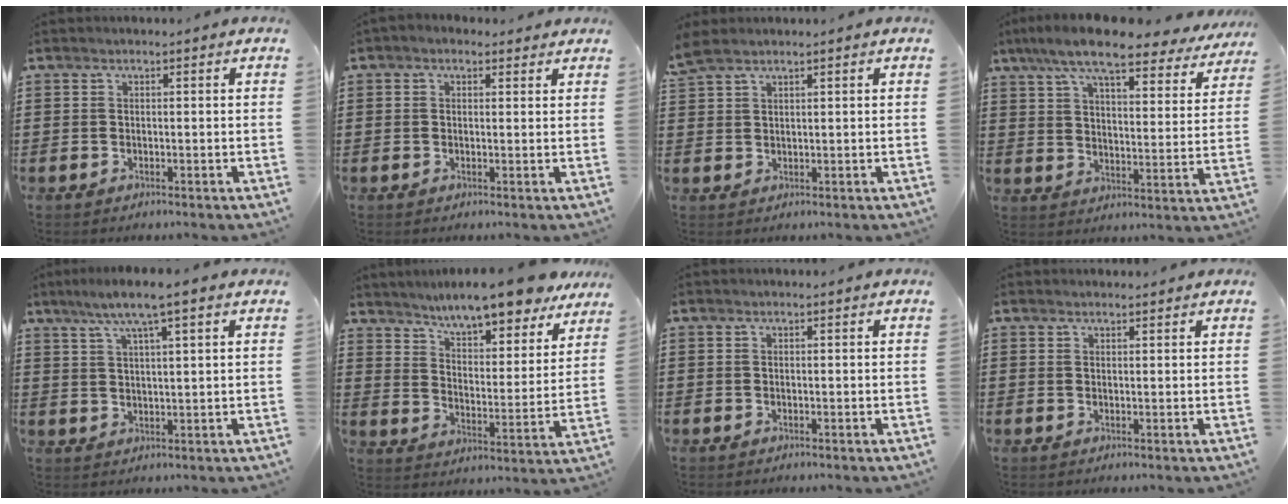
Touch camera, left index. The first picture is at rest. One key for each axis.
{"total": 1.3, "fx": 0.9, "fy": 0.8, "fz": 0.6, "tx": -0.014, "ty": 0.007, "tz": 0.015}
{"total": 2.6, "fx": 2.0, "fy": 0.8, "fz": 1.5, "tx": -0.034, "ty": 0.003, "tz": 0.039}
{"total": 10.3, "fx": 8.4, "fy": 1.5, "fz": 5.7, "tx": -0.133, "ty": -0.035, "tz": 0.143}
{"total": 5.9, "fx": 3.8, "fy": 0.0, "fz": 4.5, "tx": -0.096, "ty": -0.003, "tz": 0.063}
{"total": 9.0, "fx": 8.3, "fy": -0.1, "fz": 3.5, "tx": -0.081, "ty": -0.054, "tz": 0.141}
{"total": 0.0}
{"total": 1.0, "fx": 0.9, "fy": 0.1, "fz": 0.2, "tx": -0.006, "ty": -0.001, "tz": 0.019}